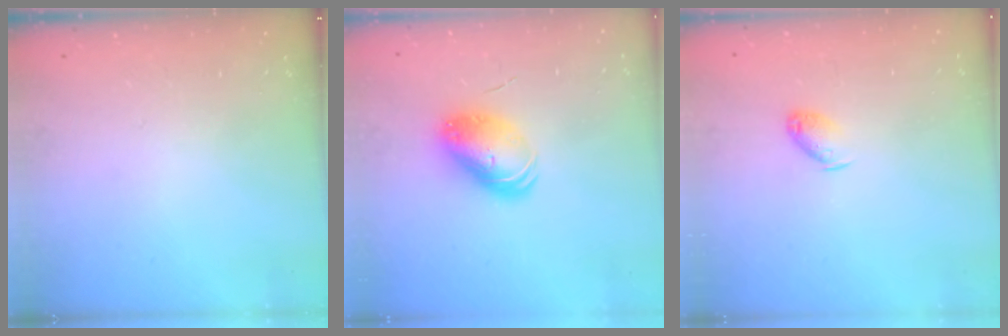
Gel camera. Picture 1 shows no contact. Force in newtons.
{"total": 9.6, "press": 9.6, "slide": 0.6}
{"total": 5.8, "press": 5.7, "slide": 1.0}